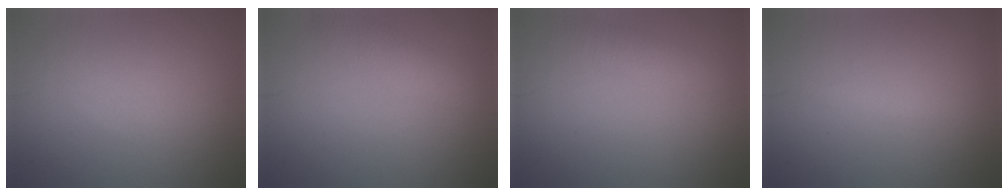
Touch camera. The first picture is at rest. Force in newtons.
{"total": 2.7, "press": 2.7, "slide": 0.0}
{"total": 1.7, "press": 1.7, "slide": 0.1}
{"total": 0.9, "press": 0.9, "slide": 0.0}